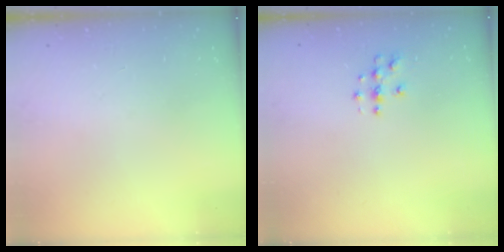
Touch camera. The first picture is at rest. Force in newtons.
{"total": 3.7, "press": 3.7, "slide": 0.2}